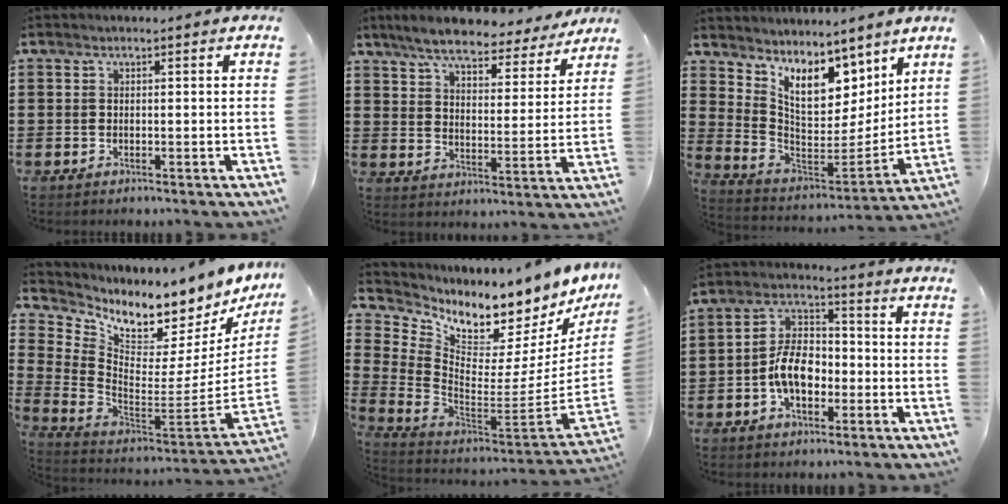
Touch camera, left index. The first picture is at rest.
{"total": 7.7, "force": [7.0, 1.2, 3.0], "torque": [-0.082, -0.036, 0.122]}
{"total": 9.5, "force": [6.9, 4.3, 4.9], "torque": [-0.121, -0.045, 0.128]}
{"total": 5.4, "force": [4.9, 1.7, 1.6], "torque": [-0.064, -0.062, 0.081]}
{"total": 5.7, "force": [5.3, 1.7, 1.1], "torque": [-0.059, -0.070, 0.088]}
{"total": 7.7, "force": [-2.3, 4.7, 5.7], "torque": [-0.119, 0.013, -0.046]}